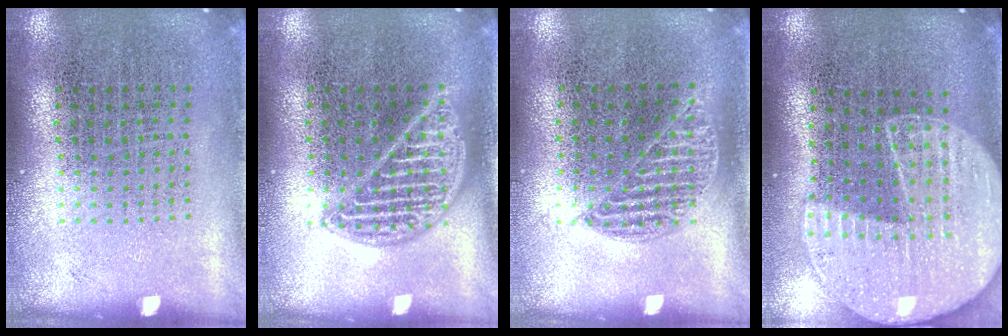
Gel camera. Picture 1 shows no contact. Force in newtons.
{"total": 2.1, "press": 2.1, "slide": 0.2}
{"total": 0.9, "press": 0.8, "slide": 0.4}
{"total": 2.0, "press": 1.8, "slide": 0.9}